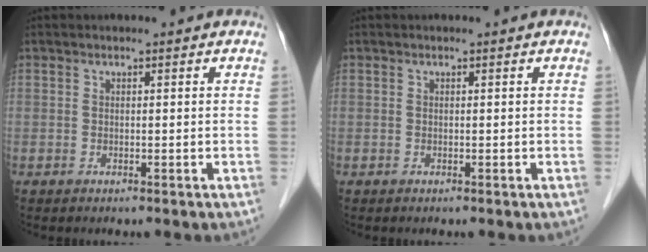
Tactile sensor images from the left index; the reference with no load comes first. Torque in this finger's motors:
{"motor_torque": [-0.01, 0.00, 0.01, 0.00]}